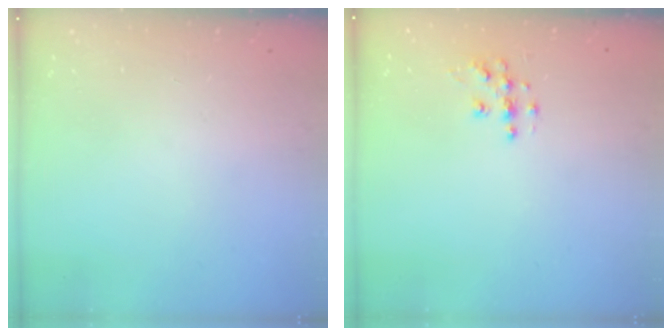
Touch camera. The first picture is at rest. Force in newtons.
{"total": 6.3, "press": 6.3, "slide": 0.3}